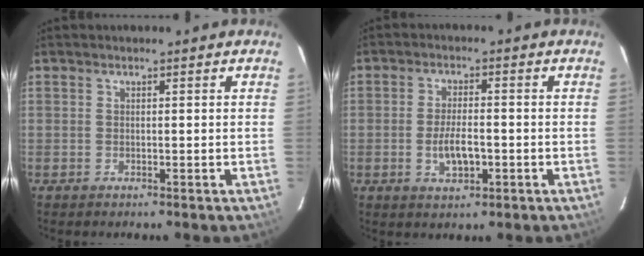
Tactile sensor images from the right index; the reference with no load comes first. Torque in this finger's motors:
{"motor_torque": [0.01, 0.03, 0.06, 0.03]}